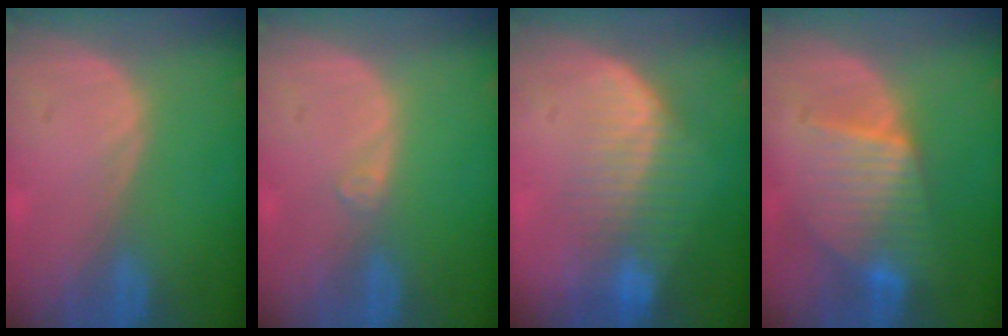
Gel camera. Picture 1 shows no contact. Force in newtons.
{"total": 0.9, "press": 0.8, "slide": 0.2}
{"total": 8.0, "press": 7.0, "slide": 3.8}
{"total": 7.4, "press": 7.4, "slide": 0.2}